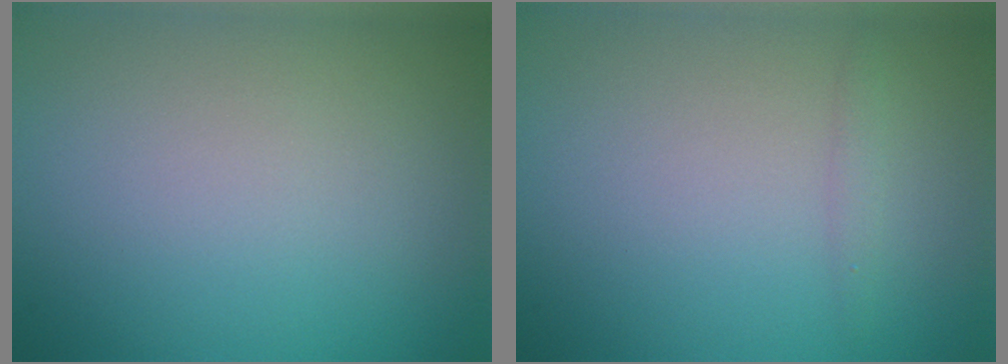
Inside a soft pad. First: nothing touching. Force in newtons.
{"total": 0.8, "press": 0.8, "slide": 0.0}